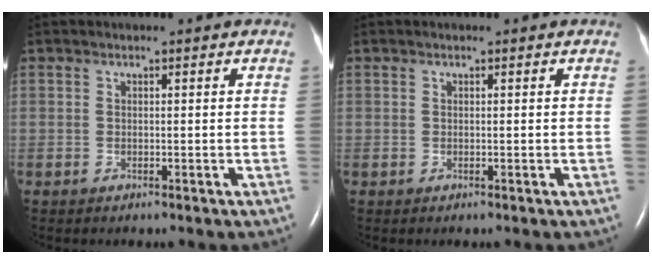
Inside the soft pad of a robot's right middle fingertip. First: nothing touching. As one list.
[{"total": 0.0}]